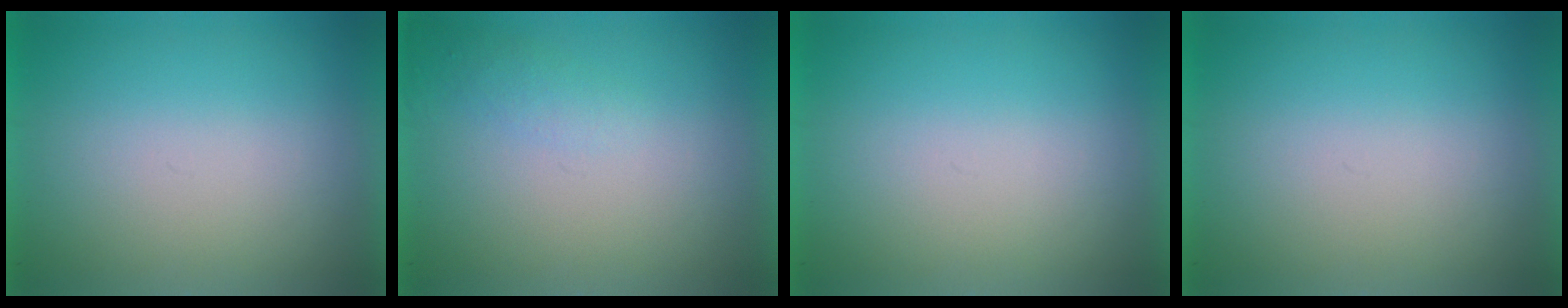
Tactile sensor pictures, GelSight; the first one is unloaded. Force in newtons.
{"total": 1.3}
{"total": 0.0}
{"total": 0.0}